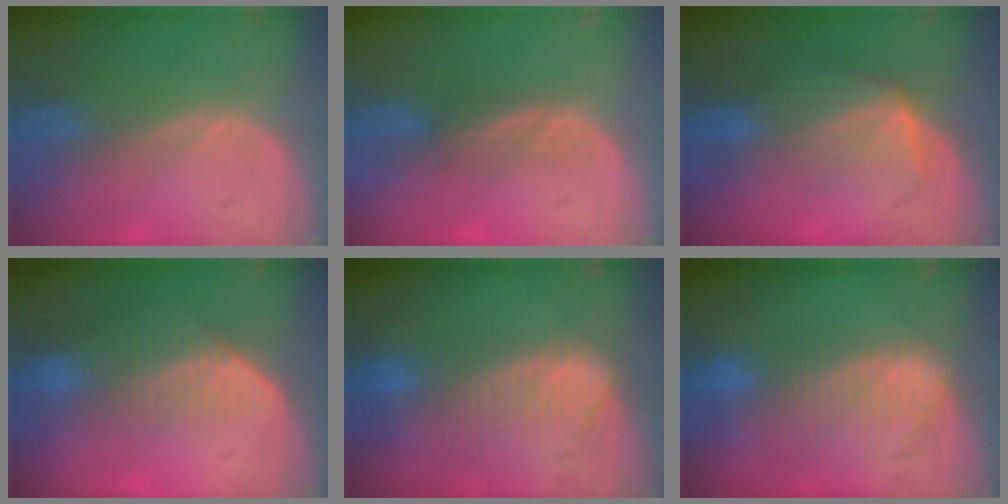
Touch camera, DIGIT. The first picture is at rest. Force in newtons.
{"total": 2.3, "press": 2.2, "slide": 0.6}
{"total": 7.2, "press": 6.5, "slide": 3.0}
{"total": 7.2, "press": 6.1, "slide": 3.8}
{"total": 10.1, "press": 8.5, "slide": 5.4}
{"total": 9.3, "press": 8.1, "slide": 4.4}